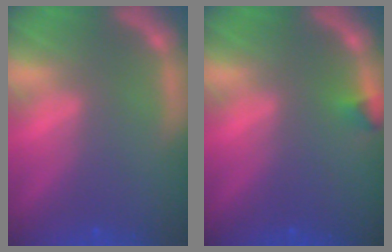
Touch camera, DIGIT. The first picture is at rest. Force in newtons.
{"total": 0.9}